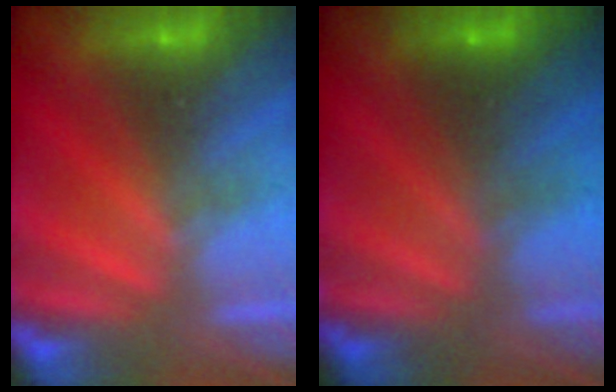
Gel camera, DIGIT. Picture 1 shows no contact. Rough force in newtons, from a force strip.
{"total": 1.9}